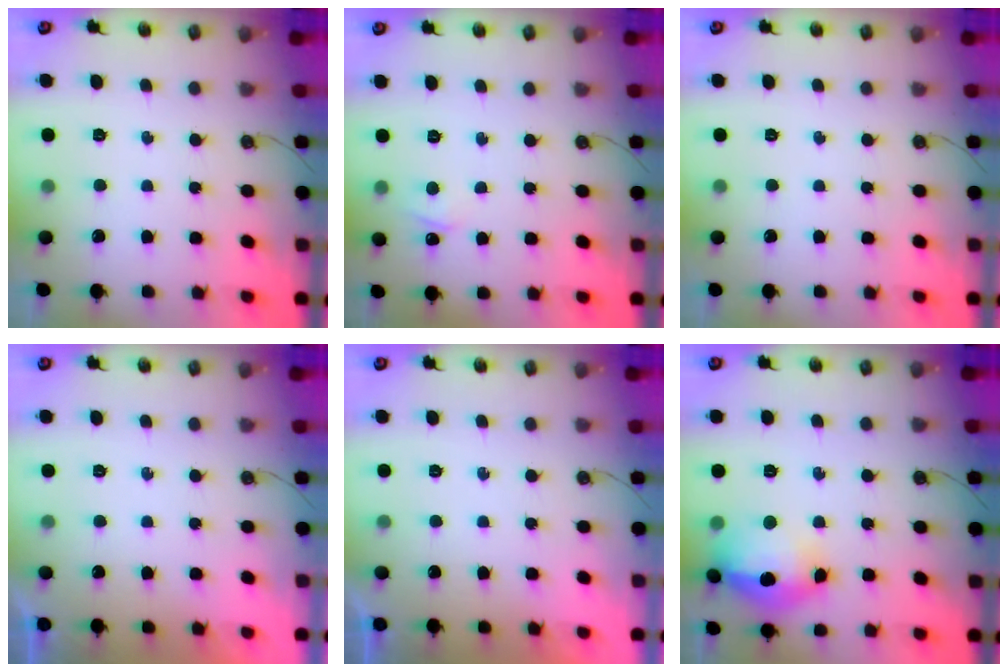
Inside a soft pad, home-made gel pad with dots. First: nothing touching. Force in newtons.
{"total": 2.4, "press": 2.4, "slide": 0.3}
{"total": 0.0}
{"total": 0.0}
{"total": 0.0}
{"total": 16.0, "press": 15.9, "slide": 1.9}